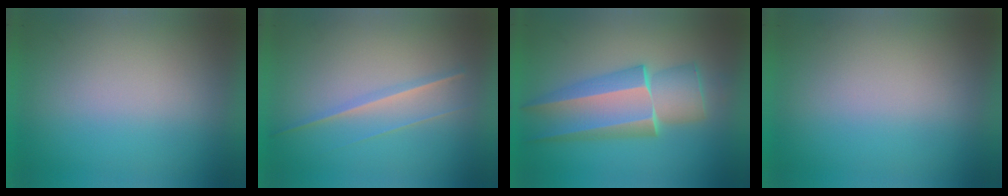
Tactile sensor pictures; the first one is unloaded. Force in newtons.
{"total": 1.3}
{"total": 5.9}
{"total": 0.0}